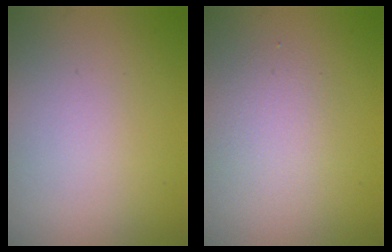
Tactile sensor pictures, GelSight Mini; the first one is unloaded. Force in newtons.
{"total": 2.0, "press": 2.0, "slide": 0.1}